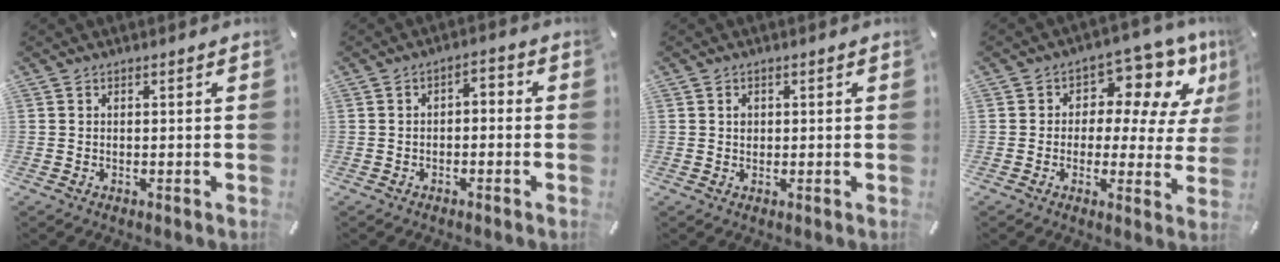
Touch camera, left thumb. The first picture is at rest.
{"total": 2.9, "force": [-2.0, 1.4, 1.7], "torque": [-0.029, 0.016, -0.040]}
{"total": 1.4, "force": [0.2, 1.2, 0.6], "torque": [-0.005, 0.001, 0.002]}
{"total": 10.5, "force": [5.6, 6.6, 6.0], "torque": [-0.083, -0.042, 0.097]}